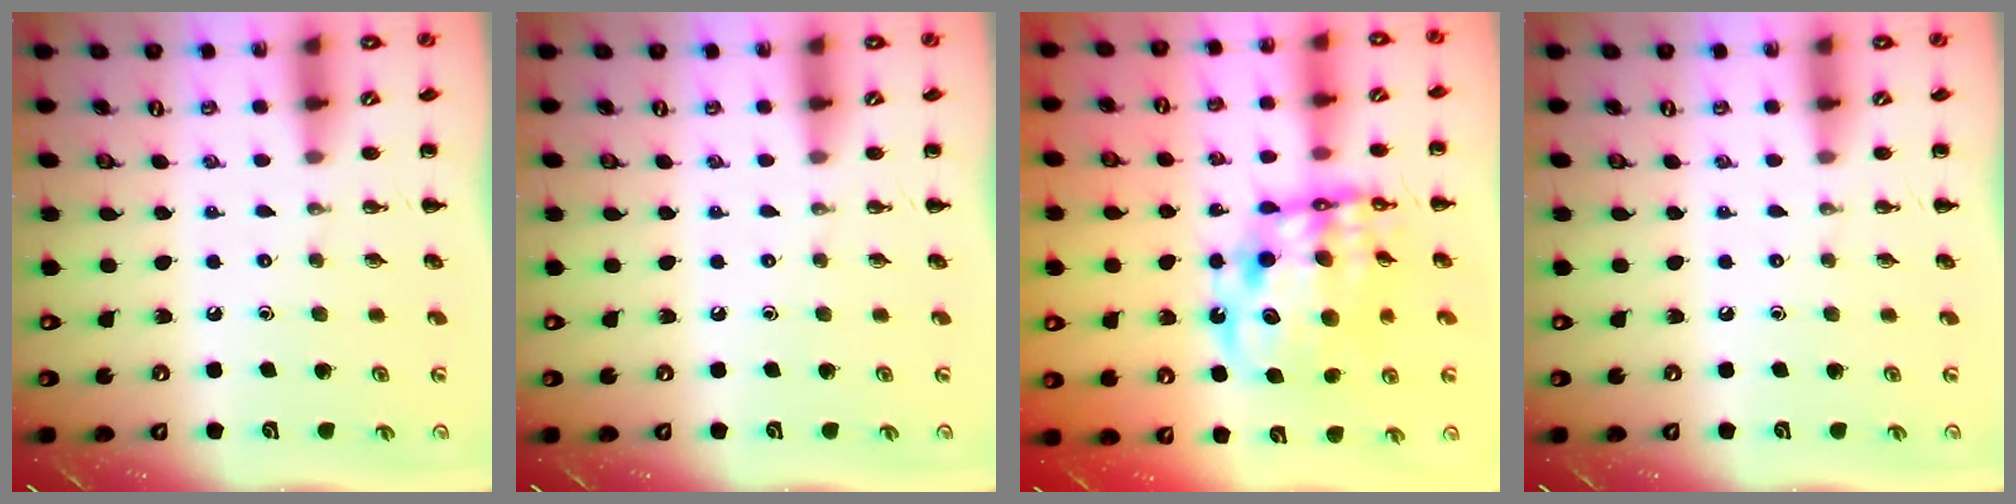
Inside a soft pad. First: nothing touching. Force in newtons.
{"total": 0.0}
{"total": 16.3, "press": 15.8, "slide": 4.0}
{"total": 0.0}